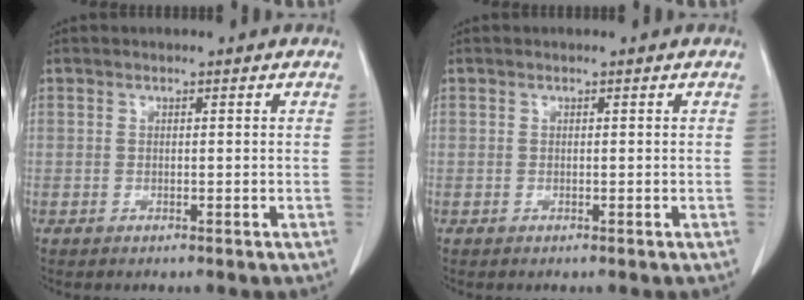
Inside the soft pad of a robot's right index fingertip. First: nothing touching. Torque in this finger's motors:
{"motor_torque": [0.00, 0.00, 0.00, 0.00]}